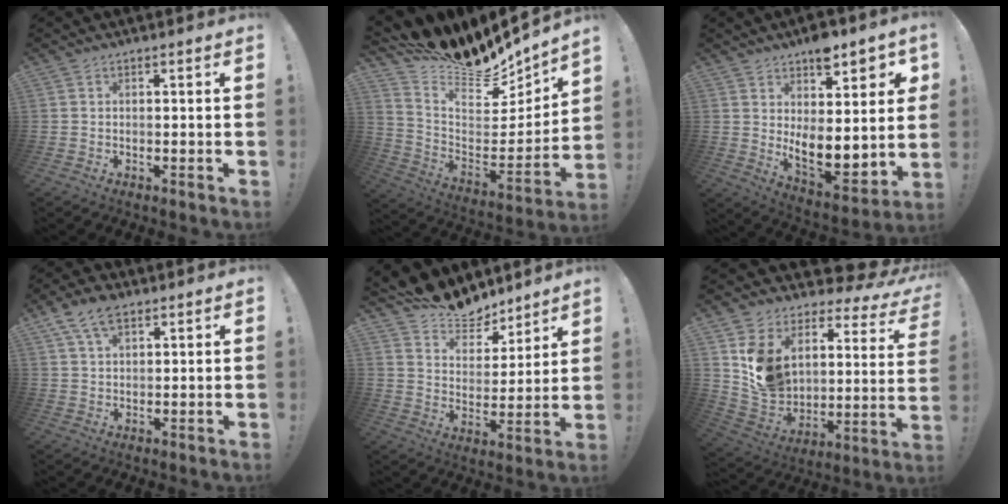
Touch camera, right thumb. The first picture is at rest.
{"total": 11.1, "force": [11.0, 1.5, 1.2], "torque": [-0.024, -0.124, 0.186]}
{"total": 14.5, "force": [4.1, 8.2, 11.2], "torque": [-0.139, -0.036, 0.074]}
{"total": 8.3, "force": [4.9, 4.5, 5.0], "torque": [-0.084, -0.010, 0.094]}
{"total": 11.7, "force": [10.4, 4.9, 1.9], "torque": [-0.042, -0.092, 0.195]}
{"total": 11.3, "force": [4.4, 8.2, 6.5], "torque": [-0.105, -0.051, 0.078]}